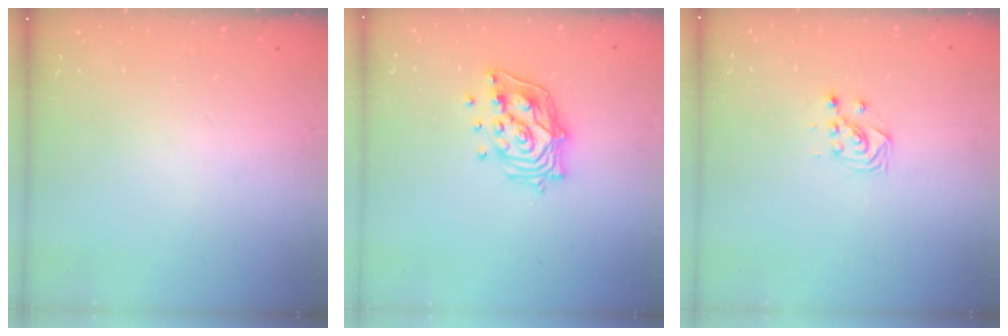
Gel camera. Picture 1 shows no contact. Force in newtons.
{"total": 14.0, "press": 13.9, "slide": 1.3}
{"total": 2.7, "press": 2.7, "slide": 0.3}